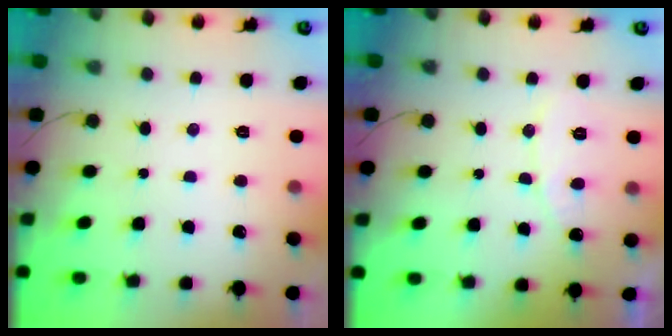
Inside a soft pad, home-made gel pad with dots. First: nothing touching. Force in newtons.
{"total": 6.4, "press": 6.4, "slide": 0.5}